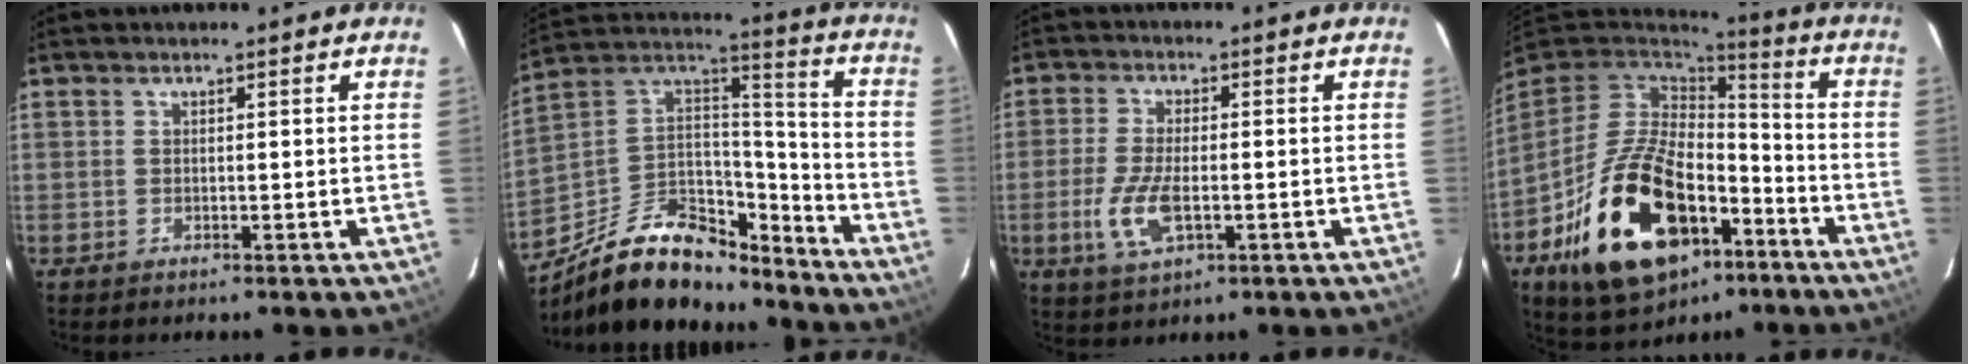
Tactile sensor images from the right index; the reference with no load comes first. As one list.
[{"total": 22.0, "force": [-16.1, 10.1, 11.0], "torque": [-0.222, 0.038, -0.253]}, {"total": 8.1, "force": [-2.3, 3.4, 7.0], "torque": [-0.156, -0.010, -0.042]}, {"total": 25.7, "force": [-11.8, 14.2, 17.9], "torque": [-0.358, -0.010, -0.182]}]